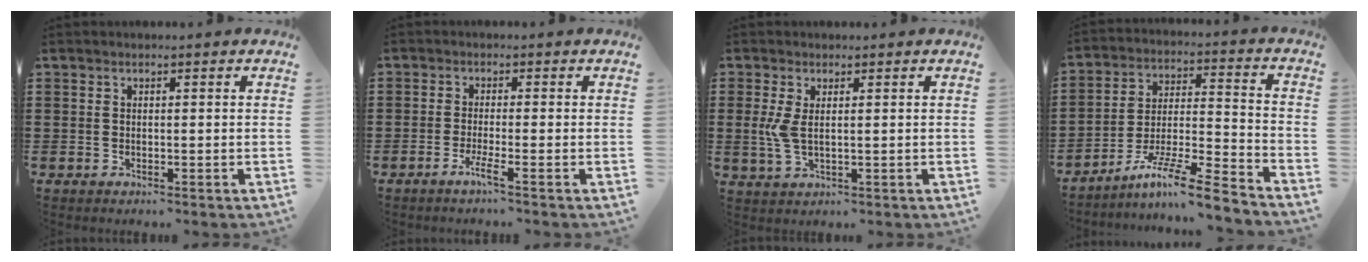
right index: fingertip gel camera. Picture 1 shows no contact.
{"total": 2.9, "force": [-1.8, -0.2, 2.2], "torque": [-0.045, -0.007, -0.035]}
{"total": 3.5, "force": [0.8, 1.4, 3.1], "torque": [-0.080, -0.001, 0.008]}
{"total": 10.1, "force": [-8.1, 0.2, 6.1], "torque": [-0.108, 0.004, -0.160]}